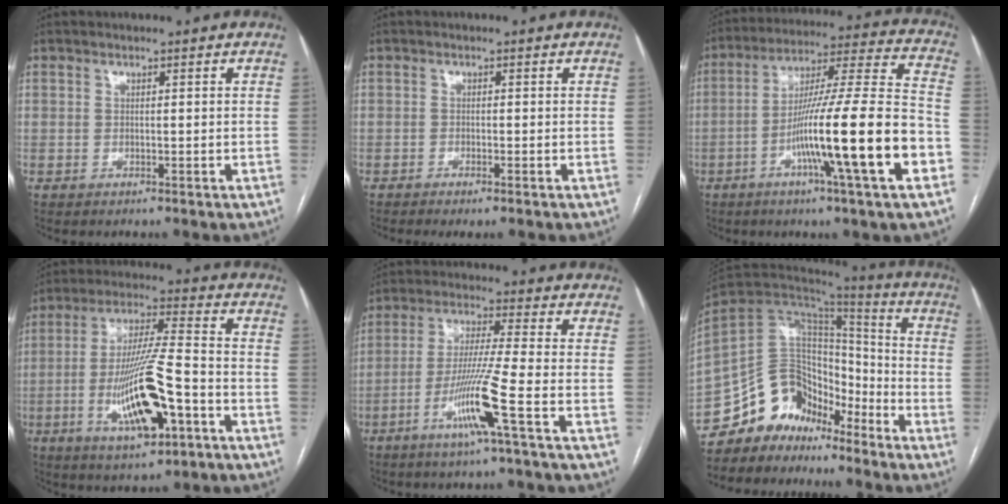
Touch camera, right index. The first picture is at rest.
{"total": 2.1, "force": [-1.6, 0.3, 1.4], "torque": [-0.019, -0.004, -0.022]}
{"total": 20.6, "force": [-7.0, -0.4, 19.4], "torque": [-0.306, -0.009, -0.121]}
{"total": 15.1, "force": [-5.2, 2.4, 14.0], "torque": [-0.269, -0.008, -0.085]}
{"total": 10.1, "force": [-4.4, -1.7, 8.9], "torque": [-0.173, -0.015, -0.089]}
{"total": 12.8, "force": [-10.4, 7.1, 2.5], "torque": [-0.040, 0.080, -0.186]}